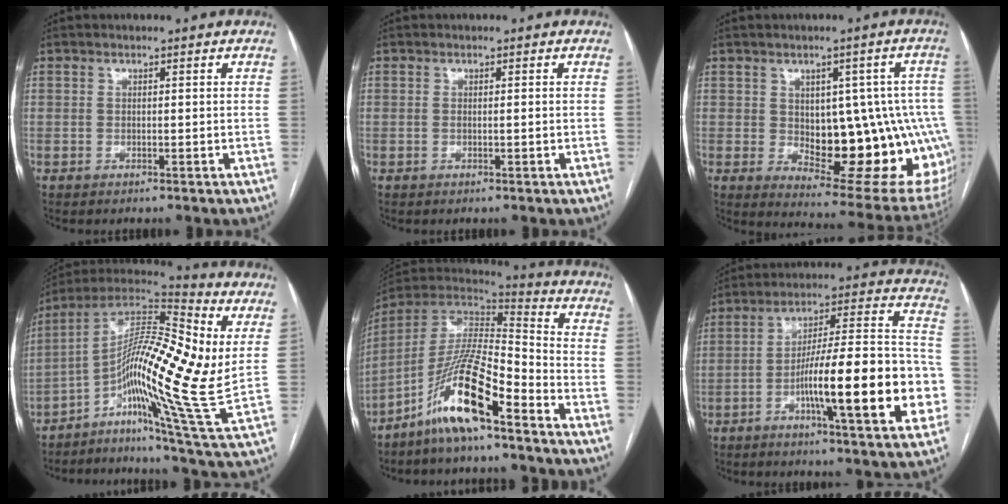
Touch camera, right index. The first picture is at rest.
{"total": 0.5, "force": [0.0, 0.0, 0.5], "torque": [-0.012, 0.002, 0.003]}
{"total": 19.3, "force": [-1.7, 8.7, 17.2], "torque": [-0.153, 0.019, 0.009]}
{"total": 20.1, "force": [0.4, 2.2, 20.0], "torque": [-0.367, 0.026, -0.012]}
{"total": 14.9, "force": [-9.5, 2.2, 11.2], "torque": [-0.219, 0.003, -0.173]}
{"total": 20.8, "force": [-6.3, 2.7, 19.6], "torque": [-0.264, 0.018, -0.089]}